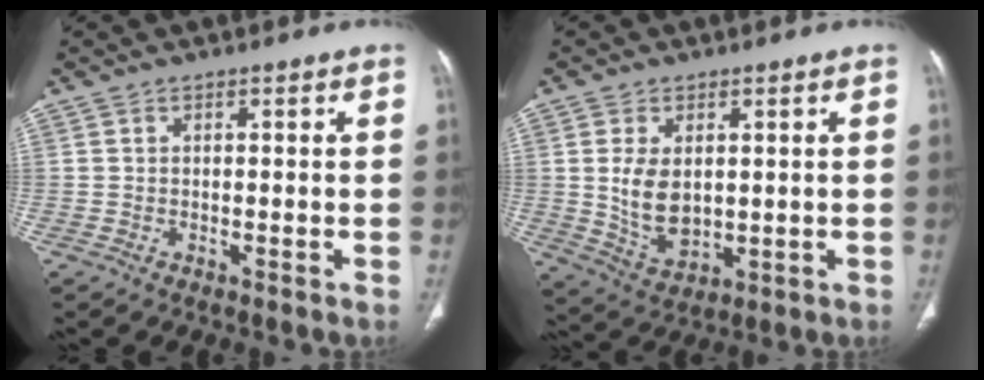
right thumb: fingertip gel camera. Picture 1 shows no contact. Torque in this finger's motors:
{"motor_torque": [-0.73, 0.55, -0.35, 0.17, 0.17]}